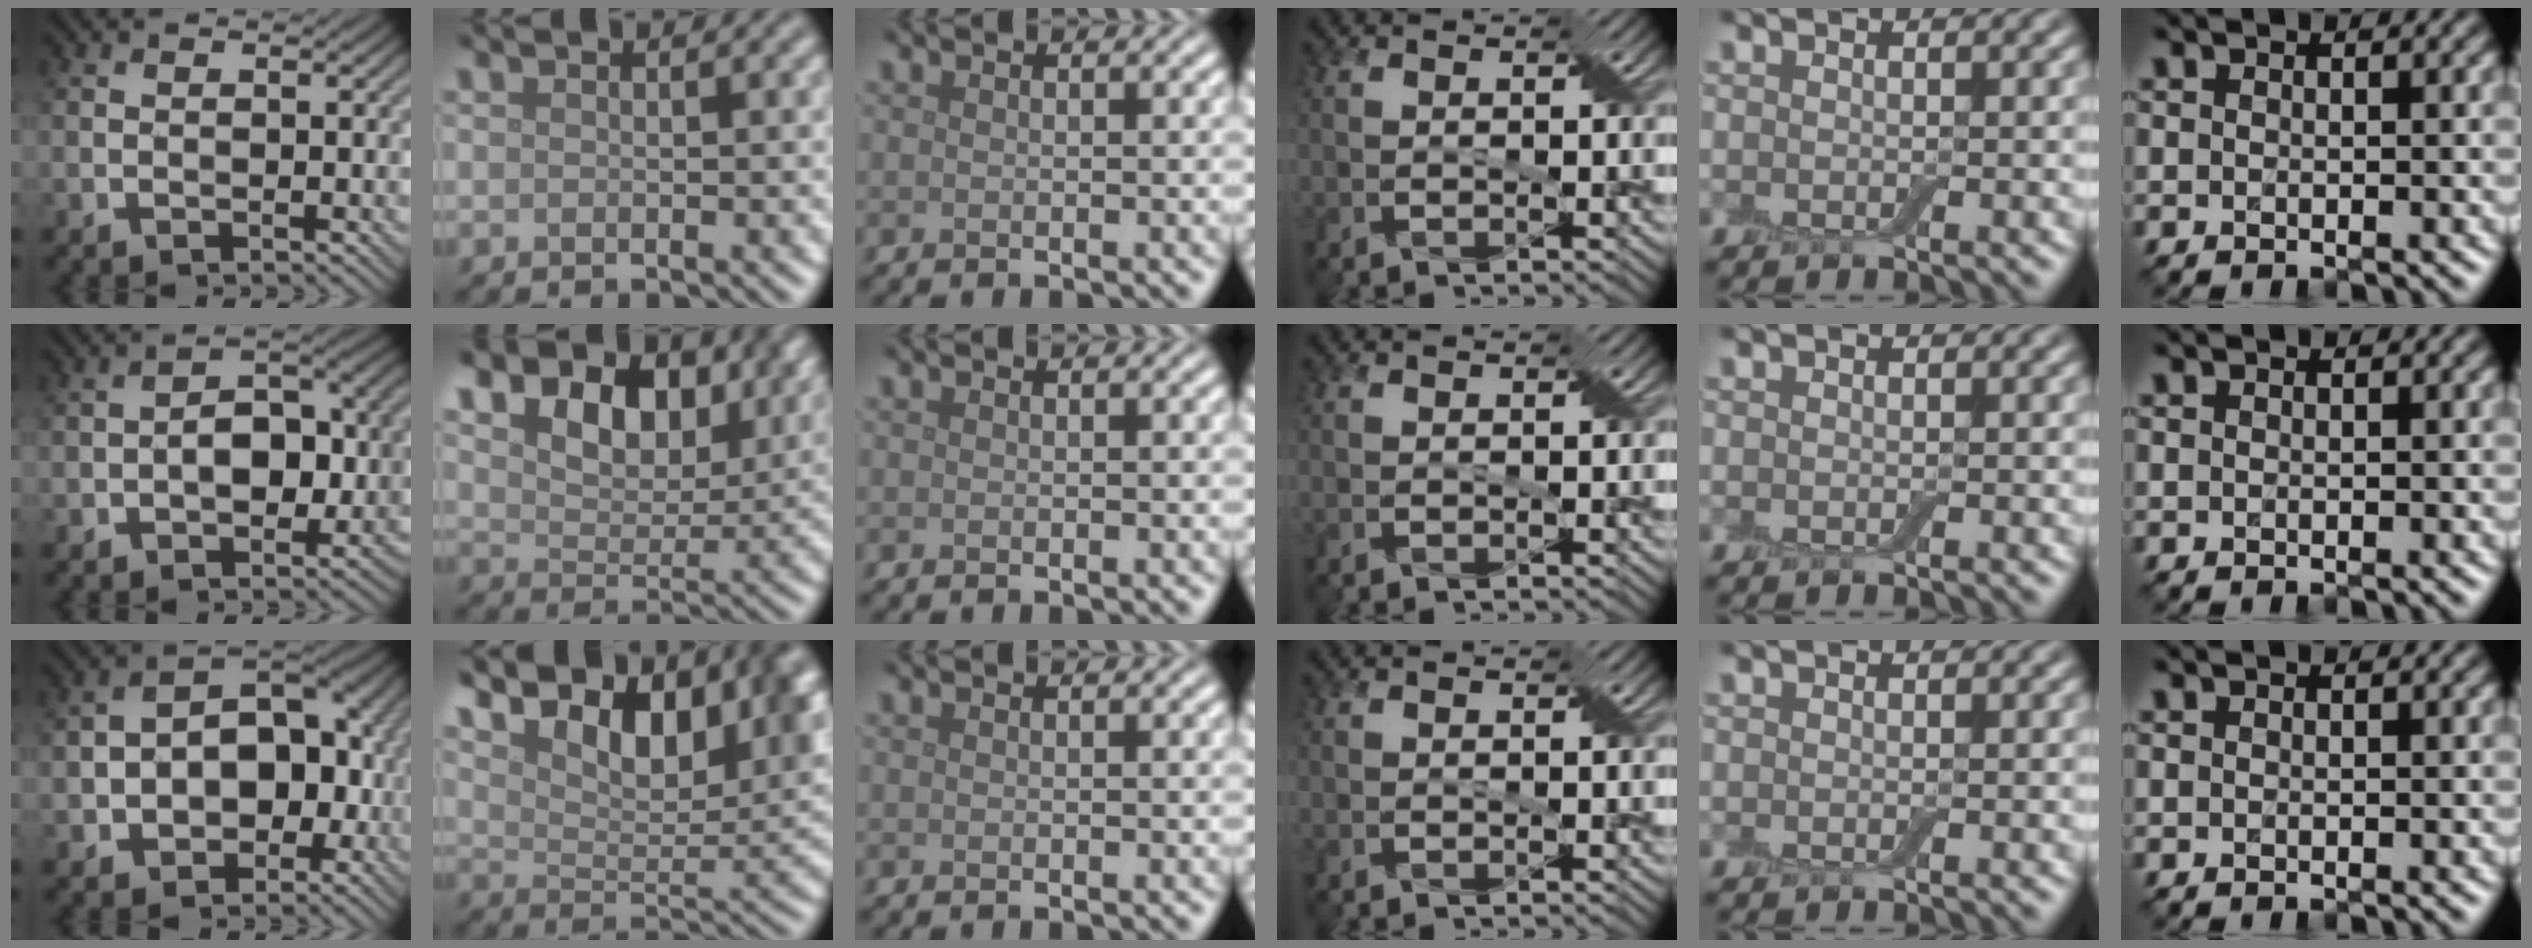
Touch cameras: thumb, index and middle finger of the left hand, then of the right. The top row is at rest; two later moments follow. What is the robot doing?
{"motion": "insert", "object": "backpack"}